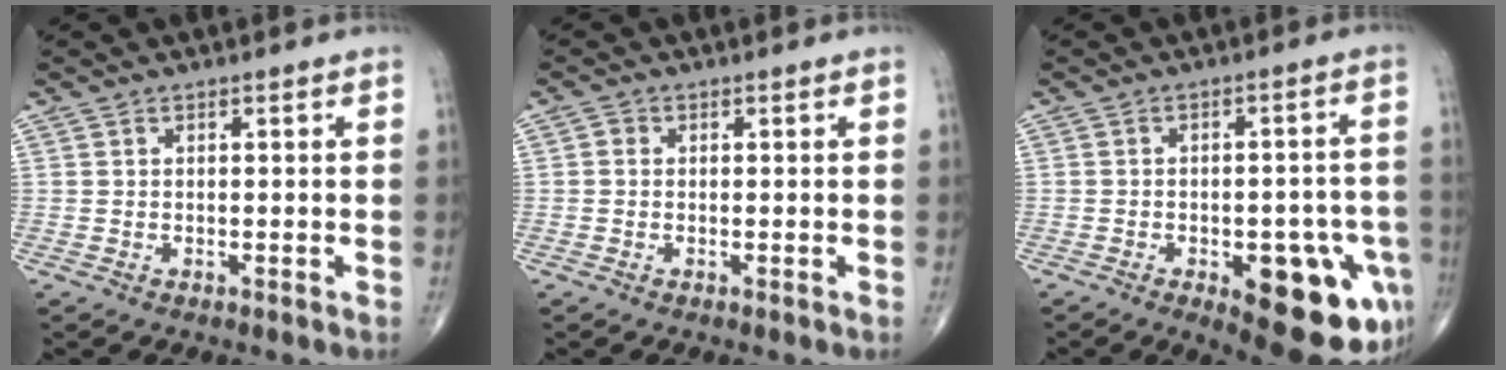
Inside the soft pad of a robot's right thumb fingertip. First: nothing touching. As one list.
[{"total": 1.0, "force": [0.0, 0.9, 0.4], "torque": [-0.003, 0.002, -0.005]}, {"total": 17.7, "force": [-7.0, 7.6, 14.4], "torque": [-0.125, 0.026, -0.071]}]